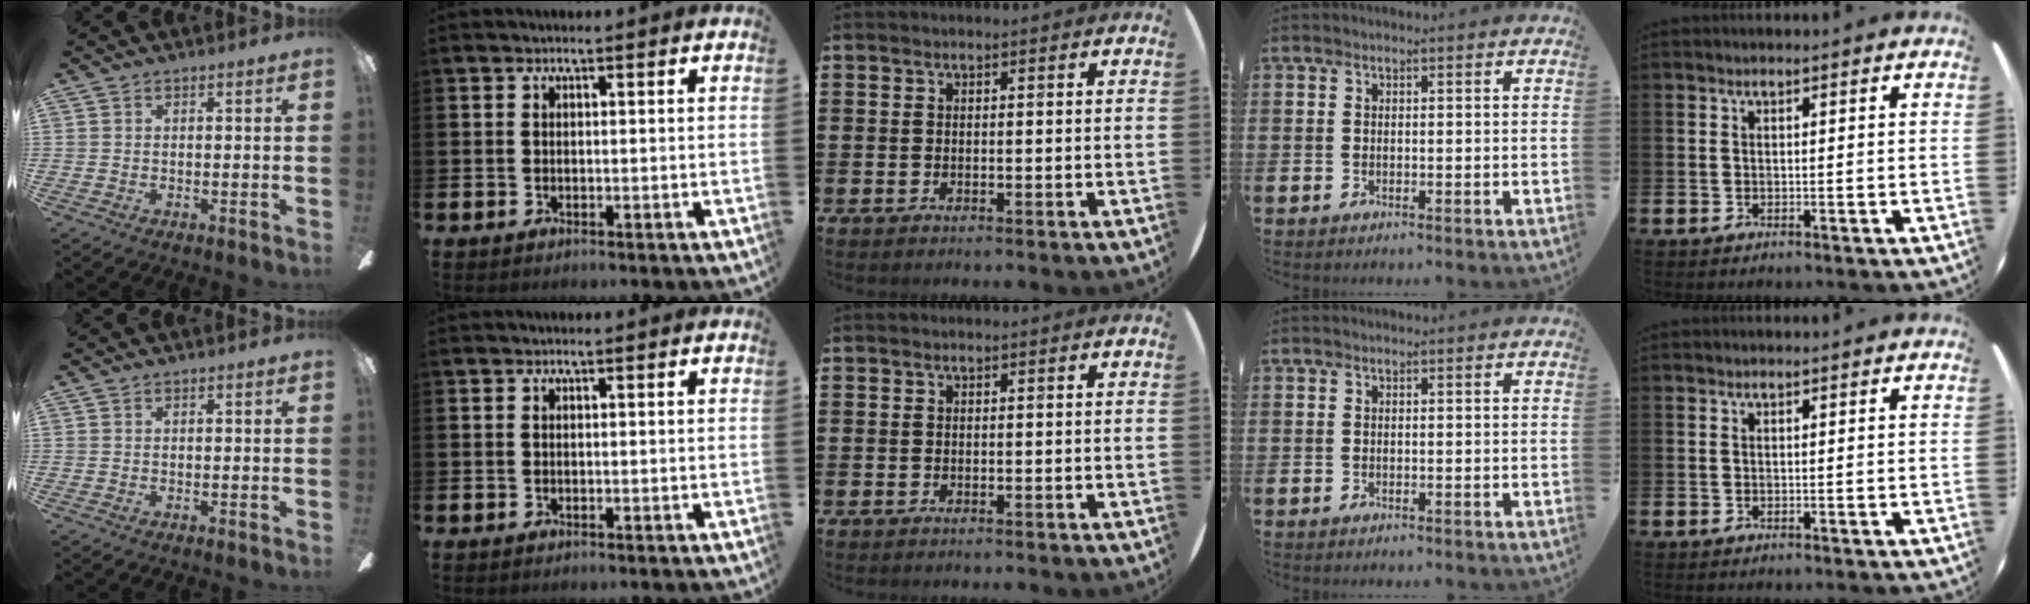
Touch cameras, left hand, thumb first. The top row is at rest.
{}